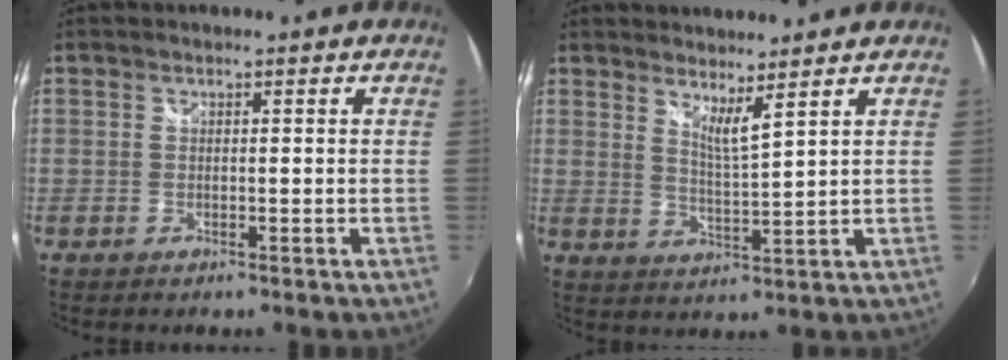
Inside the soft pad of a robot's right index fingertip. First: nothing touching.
{"total": 4.7, "force": [4.0, -0.3, 2.5], "torque": [-0.040, -0.010, 0.058]}